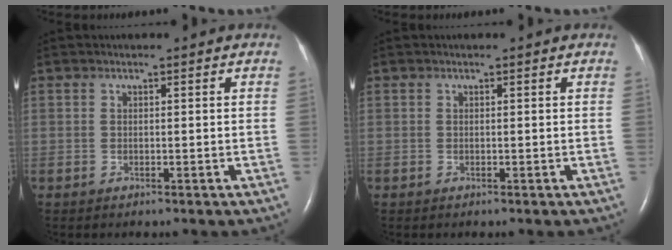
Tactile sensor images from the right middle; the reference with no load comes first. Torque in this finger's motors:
{"motor_torque": [-0.08, 0.02, -0.03, 0.00]}